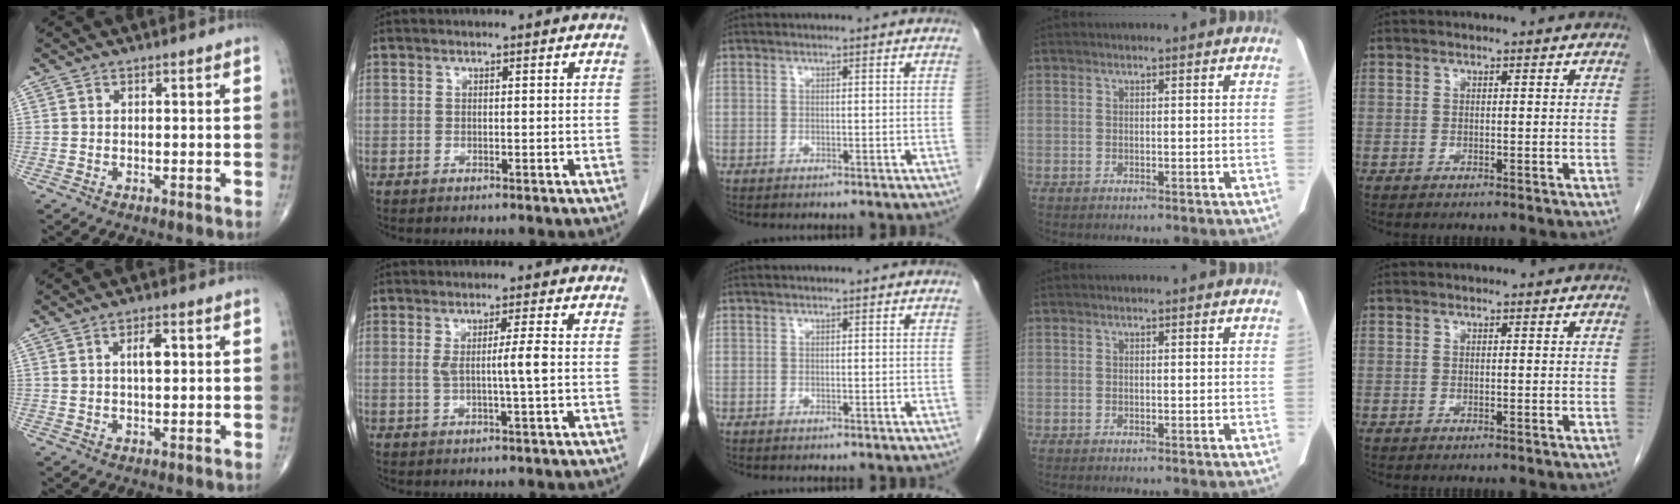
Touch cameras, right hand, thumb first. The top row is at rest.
{"thumb": {"total": 3.7, "force": [0.9, 1.6, 3.2], "torque": [-0.050, 0.000, 0.015]}, "index": {"total": 4.0, "force": [0.0, -0.6, 4.0], "torque": [-0.072, -0.005, 0.002]}}